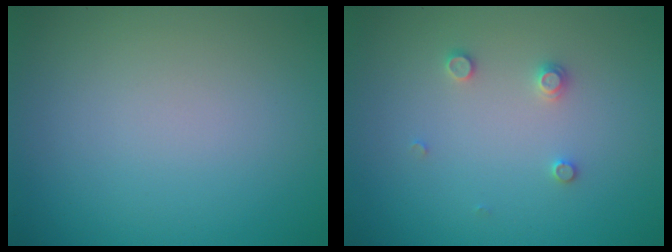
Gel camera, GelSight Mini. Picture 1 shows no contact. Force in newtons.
{"total": 1.3, "press": 1.3, "slide": 0.2}